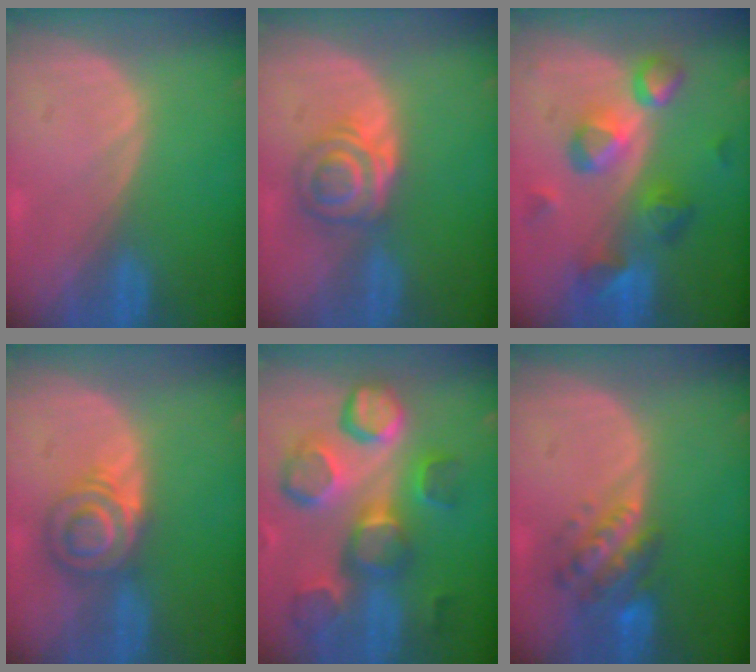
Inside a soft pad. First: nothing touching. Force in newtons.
{"total": 5.6, "press": 5.3, "slide": 1.8}
{"total": 9.5, "press": 8.4, "slide": 4.5}
{"total": 5.7, "press": 5.6, "slide": 1.0}
{"total": 12.5, "press": 11.1, "slide": 5.8}
{"total": 6.1, "press": 5.9, "slide": 1.4}